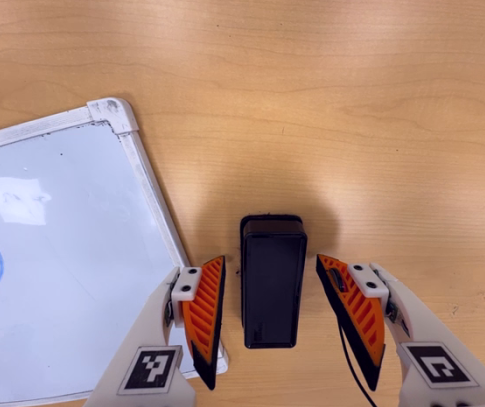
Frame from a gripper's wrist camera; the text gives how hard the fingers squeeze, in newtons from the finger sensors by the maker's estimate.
{"total": 0.0}